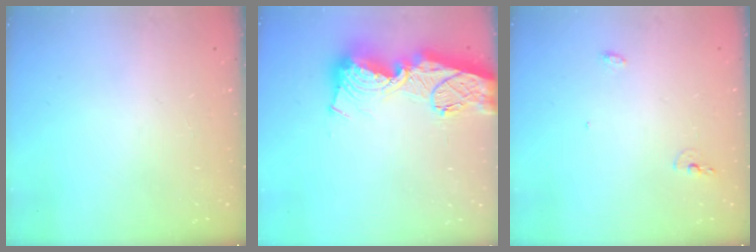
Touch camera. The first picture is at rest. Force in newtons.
{"total": 19.6, "press": 19.5, "slide": 1.9}
{"total": 4.3, "press": 4.2, "slide": 0.9}